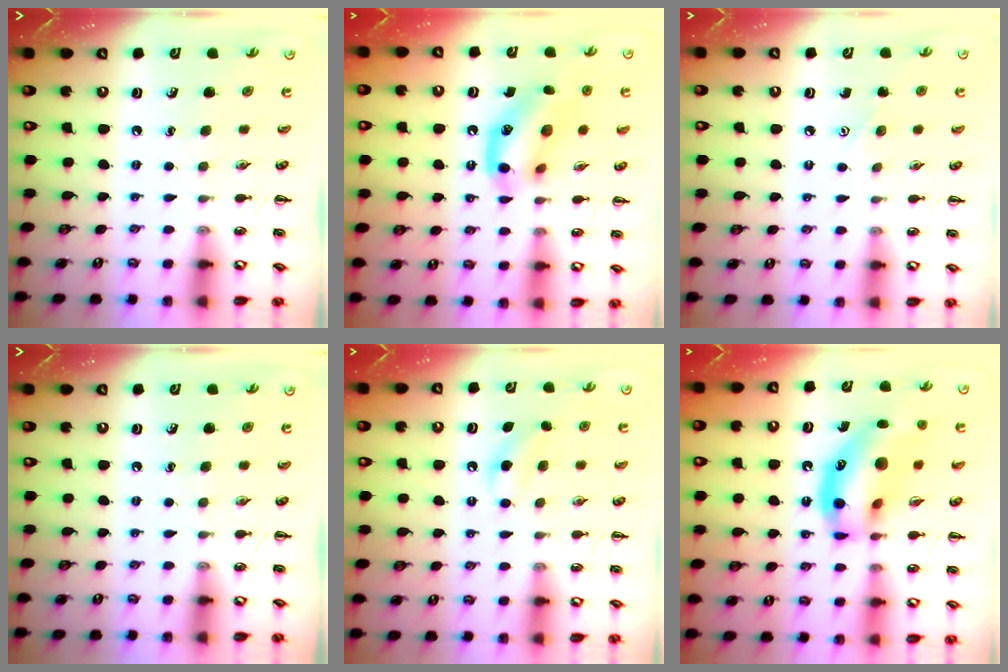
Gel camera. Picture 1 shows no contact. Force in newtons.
{"total": 13.6, "press": 13.3, "slide": 3.2}
{"total": 3.9, "press": 3.8, "slide": 0.9}
{"total": 0.0}
{"total": 6.6, "press": 6.4, "slide": 1.6}
{"total": 18.5, "press": 18.0, "slide": 4.5}